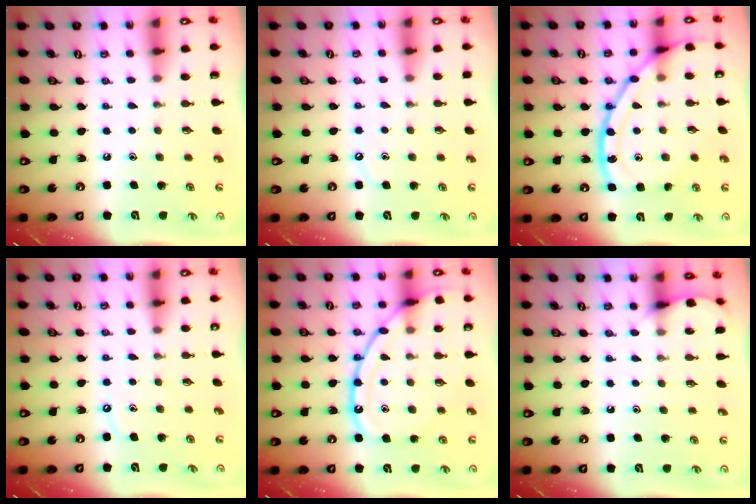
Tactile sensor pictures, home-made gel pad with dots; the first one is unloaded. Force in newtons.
{"total": 3.3, "press": 3.3, "slide": 0.4}
{"total": 17.7, "press": 17.7, "slide": 1.1}
{"total": 3.4, "press": 3.4, "slide": 0.4}
{"total": 15.4, "press": 15.4, "slide": 1.2}
{"total": 3.9, "press": 3.9, "slide": 0.3}